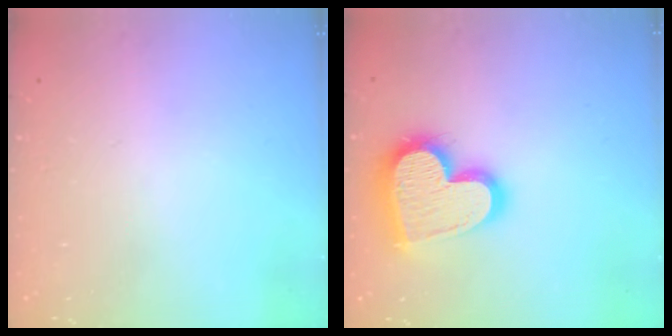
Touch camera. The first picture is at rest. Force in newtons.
{"total": 20.6, "press": 20.5, "slide": 1.4}